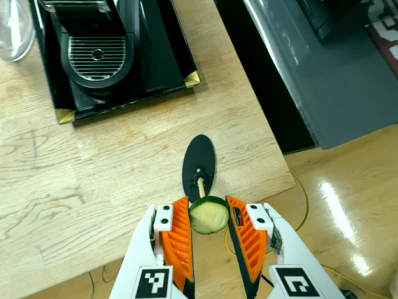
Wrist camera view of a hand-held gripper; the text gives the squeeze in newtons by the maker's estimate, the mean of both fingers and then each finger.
{"total": 7.0, "left": 7.1, "right": 7.0}